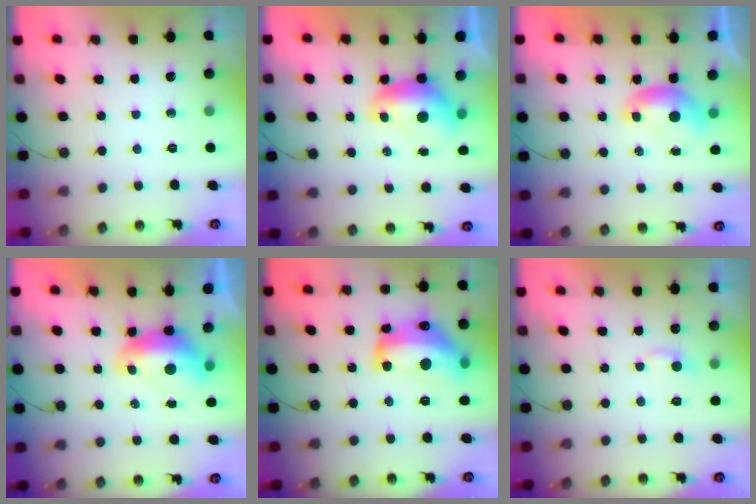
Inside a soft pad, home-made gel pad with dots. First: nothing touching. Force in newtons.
{"total": 1.6, "press": 1.6, "slide": 0.4}
{"total": 0.0}
{"total": 2.2, "press": 2.1, "slide": 0.8}
{"total": 12.7, "press": 12.7, "slide": 1.0}
{"total": 2.3, "press": 2.3, "slide": 0.4}